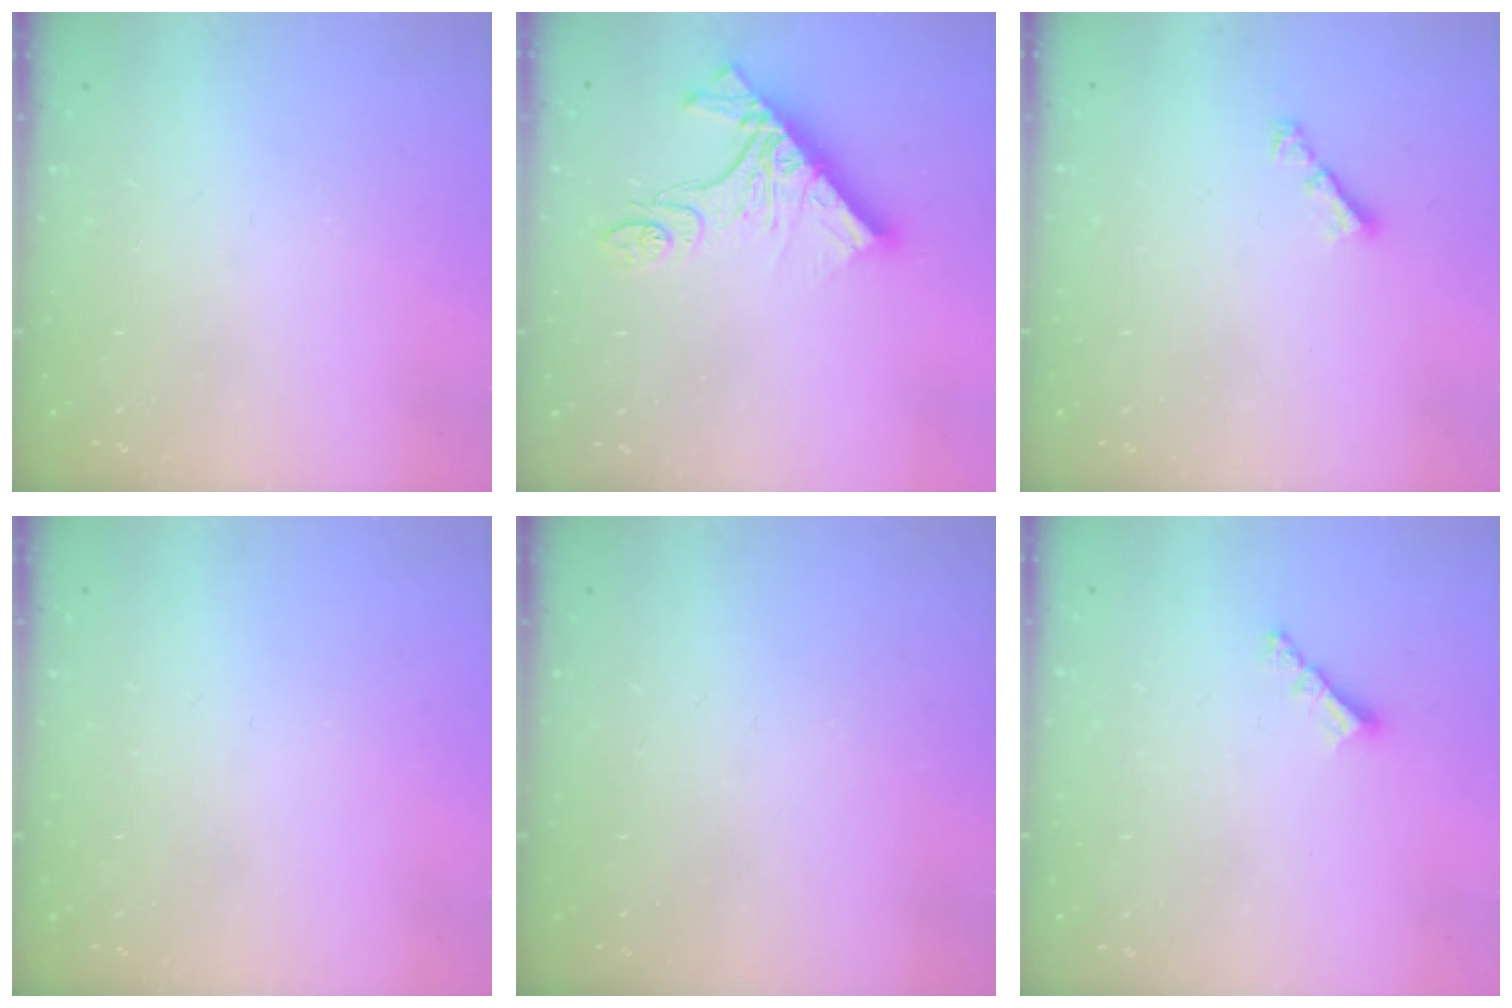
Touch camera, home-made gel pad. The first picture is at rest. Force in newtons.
{"total": 14.3, "press": 14.3, "slide": 1.5}
{"total": 2.8, "press": 2.8, "slide": 0.7}
{"total": 0.0}
{"total": 0.0}
{"total": 3.4, "press": 3.4, "slide": 0.1}